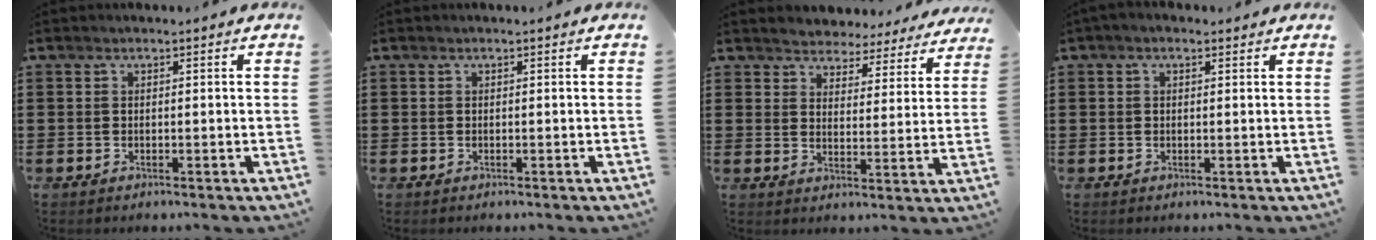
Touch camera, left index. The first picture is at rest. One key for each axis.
{"total": 0.0}
{"total": 4.2, "fx": 4.2, "fy": 0.4, "fz": -0.5, "tx": -0.017, "ty": -0.030, "tz": 0.070}
{"total": 1.0, "fx": 0.2, "fy": 0.6, "fz": 0.8, "tx": -0.015, "ty": 0.006, "tz": 0.004}